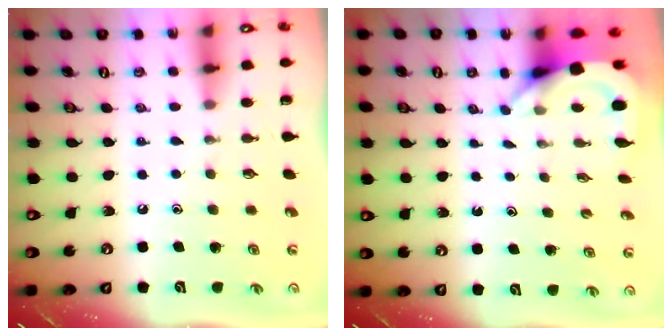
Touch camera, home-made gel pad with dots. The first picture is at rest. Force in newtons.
{"total": 3.9, "press": 3.9, "slide": 0.2}